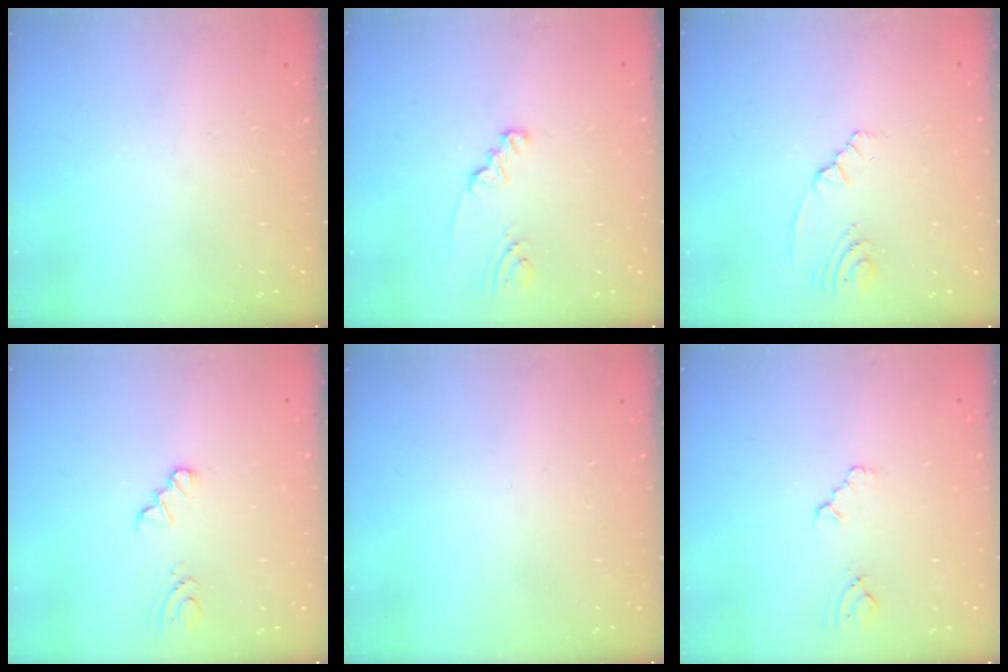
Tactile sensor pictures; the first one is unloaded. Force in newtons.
{"total": 1.9, "press": 1.9, "slide": 0.3}
{"total": 1.8, "press": 1.5, "slide": 1.0}
{"total": 0.7, "press": 0.7, "slide": 0.1}
{"total": 0.0}
{"total": 2.3, "press": 2.3, "slide": 0.4}